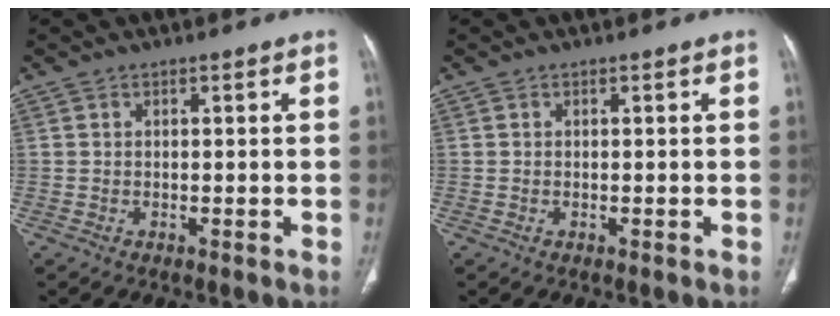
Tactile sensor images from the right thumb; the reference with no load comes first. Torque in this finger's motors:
{"motor_torque": [0.01, -0.18, -0.22, -0.09, 0.06]}